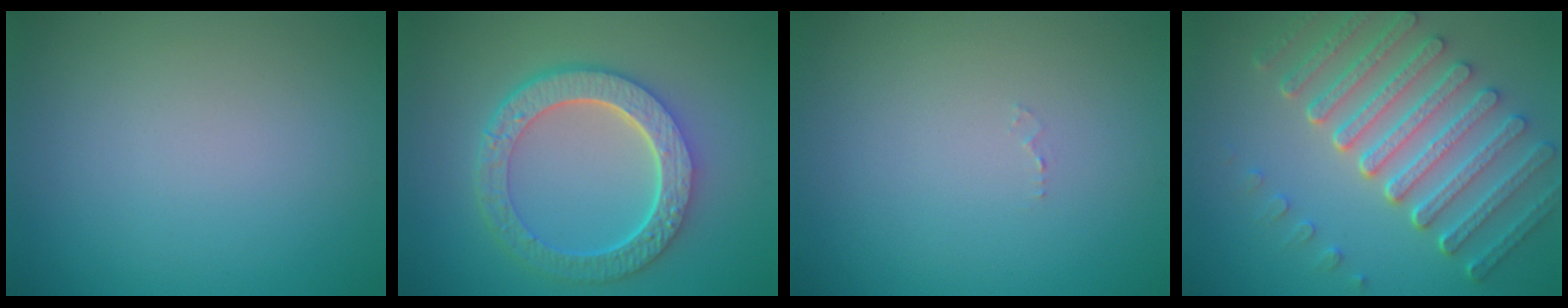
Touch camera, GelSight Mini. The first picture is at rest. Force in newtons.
{"total": 6.7, "press": 5.0, "slide": 4.5}
{"total": 0.5, "press": 0.5, "slide": 0.1}
{"total": 7.5, "press": 5.7, "slide": 4.9}